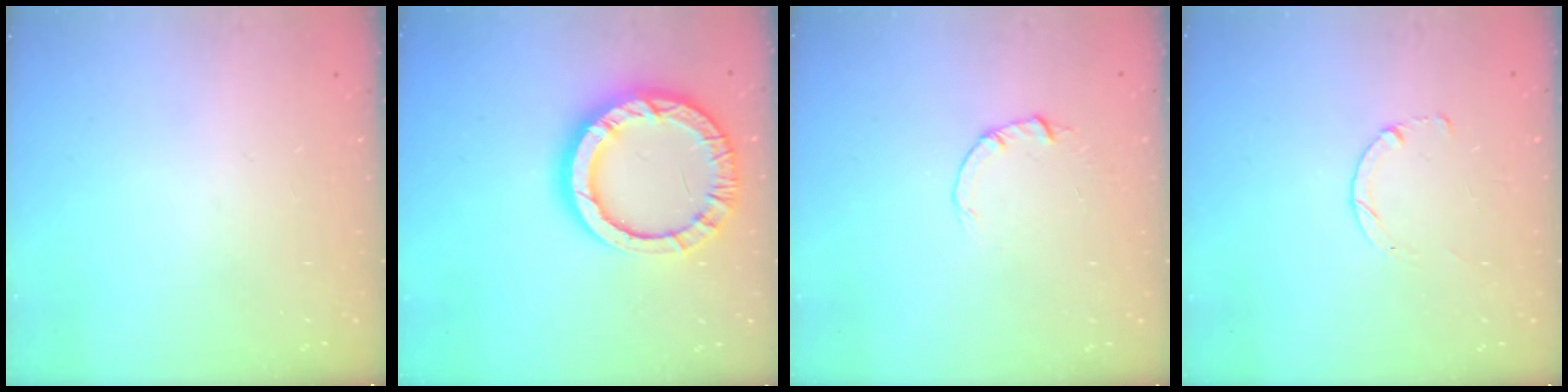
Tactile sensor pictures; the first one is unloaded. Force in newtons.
{"total": 16.9, "press": 16.8, "slide": 1.4}
{"total": 2.0, "press": 2.0, "slide": 0.3}
{"total": 0.0}